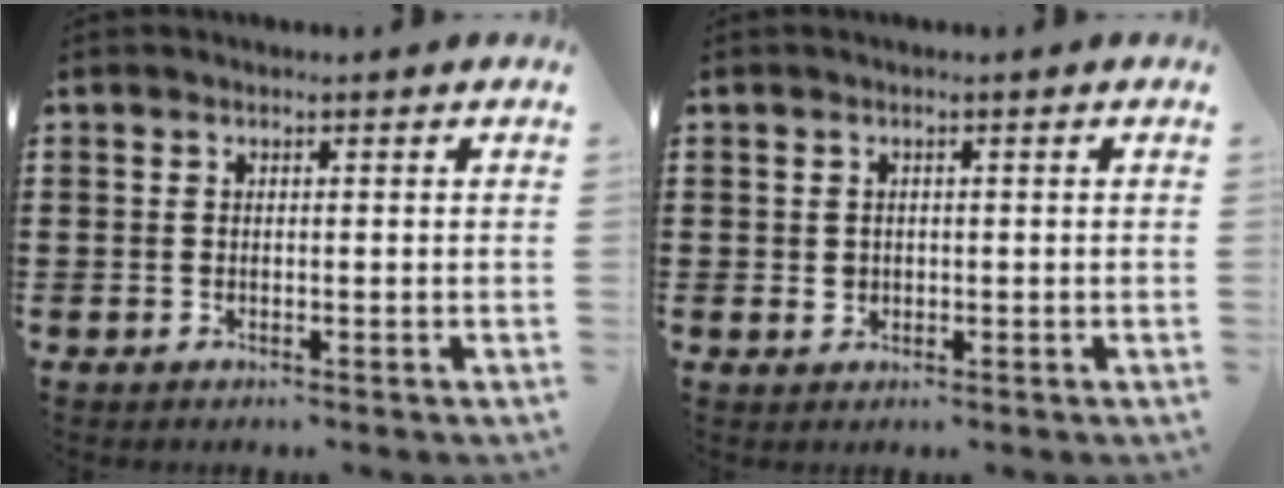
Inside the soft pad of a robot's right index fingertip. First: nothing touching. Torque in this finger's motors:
{"motor_torque": [0.42, 1.07, 0.00, 0.00]}